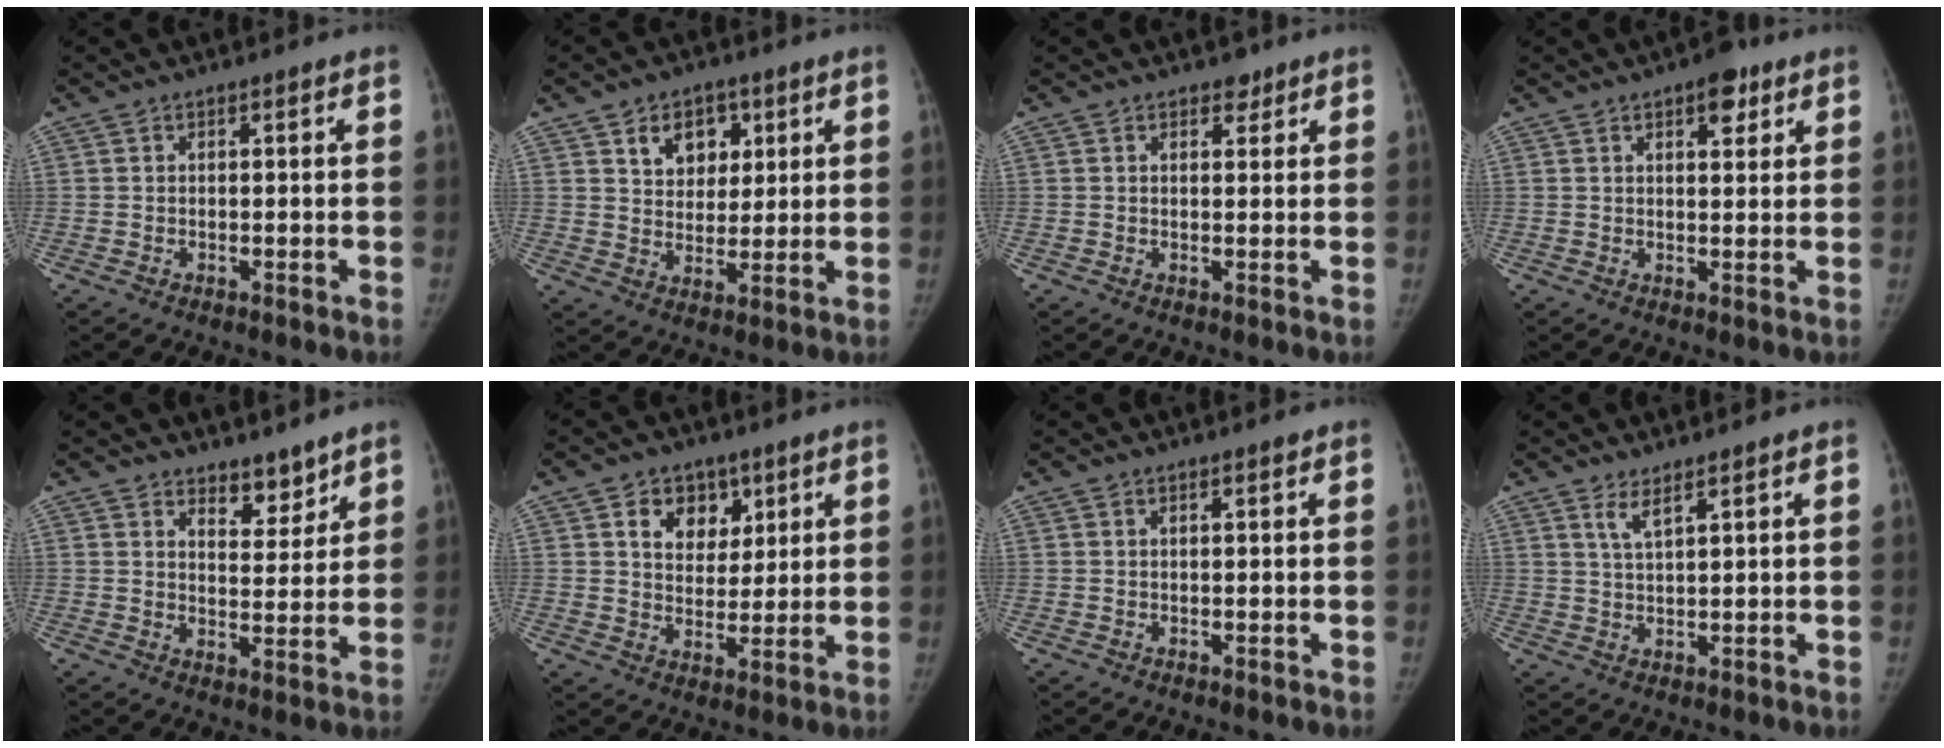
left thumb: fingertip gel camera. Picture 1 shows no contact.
{"total": 8.4, "force": [3.8, 6.1, 4.2], "torque": [-0.026, -0.017, 0.062]}
{"total": 1.8, "force": [1.3, 1.2, 0.6], "torque": [0.005, -0.006, 0.015]}
{"total": 5.2, "force": [2.9, 2.5, 3.5], "torque": [-0.028, -0.010, 0.034]}
{"total": 5.4, "force": [4.5, 2.5, 1.8], "torque": [0.002, -0.037, 0.074]}
{"total": 8.3, "force": [3.9, 6.4, 3.6], "torque": [-0.019, -0.016, 0.064]}
{"total": 0.6, "force": [0.4, 0.0, 0.4], "torque": [-0.006, -0.002, 0.008]}
{"total": 2.9, "force": [2.1, 0.4, 2.0], "torque": [-0.043, -0.016, 0.046]}